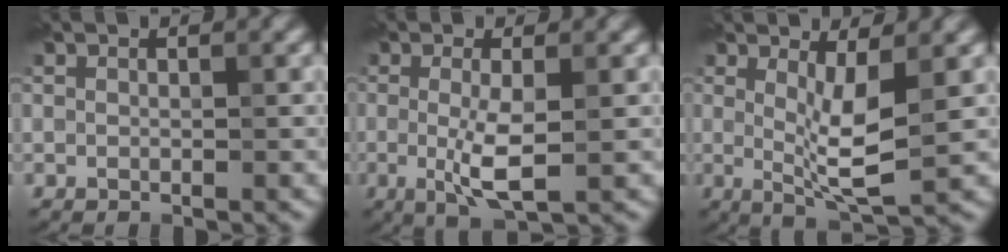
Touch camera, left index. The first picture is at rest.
{"total": 3.9, "force": [-0.4, 0.7, 3.9], "torque": [-0.078, -0.010, -0.005]}
{"total": 4.5, "force": [0.5, 0.9, 4.4], "torque": [-0.080, -0.013, 0.012]}